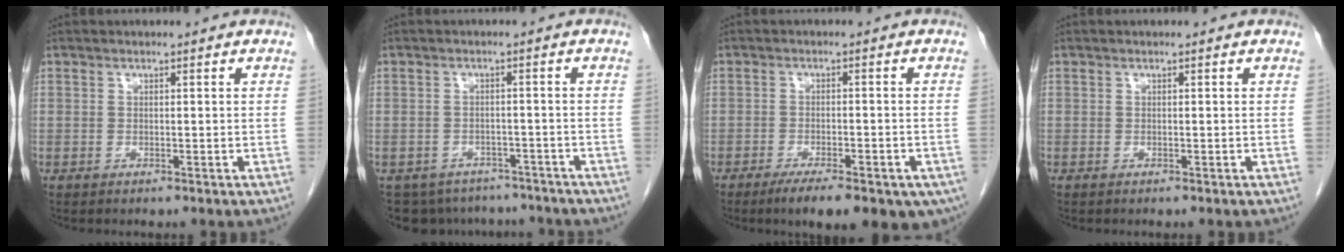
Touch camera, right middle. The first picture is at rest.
{"total": 10.1, "force": [-8.8, 4.9, 1.5], "torque": [-0.022, 0.009, -0.102]}
{"total": 14.2, "force": [-9.2, 4.3, 9.8], "torque": [-0.100, -0.011, -0.122]}
{"total": 0.0}